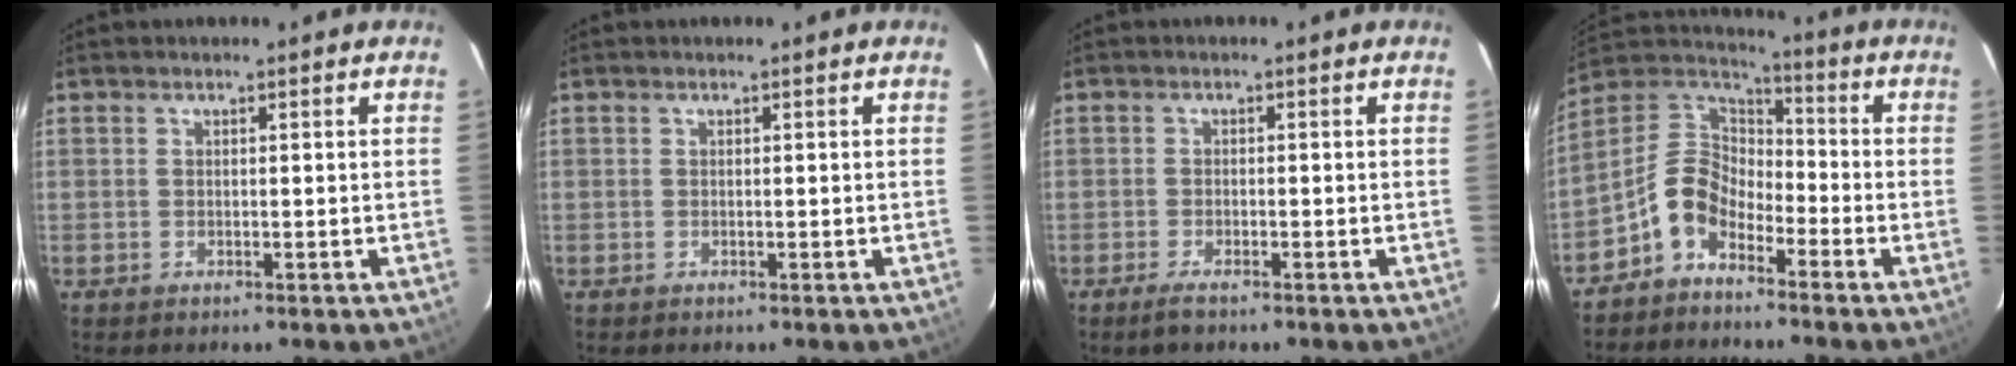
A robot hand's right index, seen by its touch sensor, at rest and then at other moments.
{"total": 0.0}
{"total": 2.5, "force": [-1.9, 0.5, 1.5], "torque": [-0.039, -0.004, -0.038]}
{"total": 10.1, "force": [-5.7, 6.1, 5.6], "torque": [-0.125, 0.032, -0.125]}